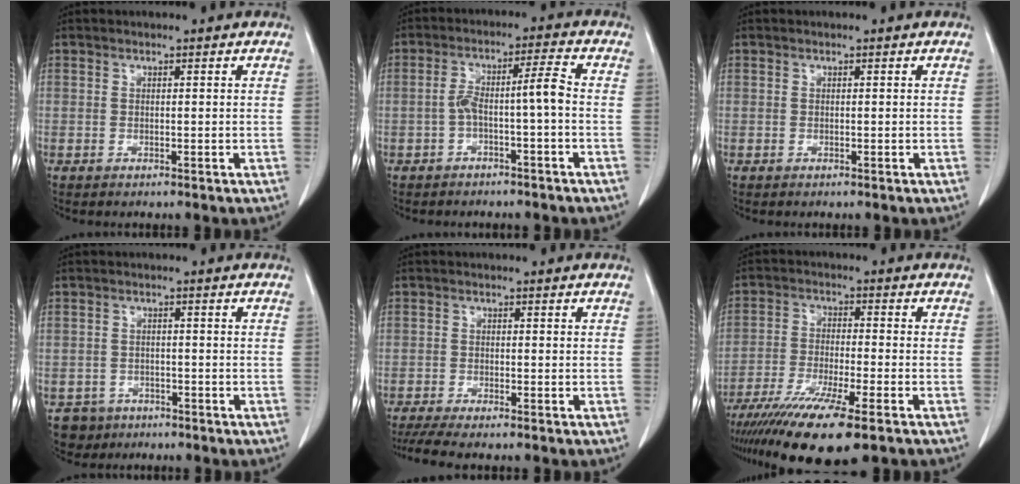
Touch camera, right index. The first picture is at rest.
{"total": 5.4, "force": [-1.6, 0.1, 5.2], "torque": [-0.099, 0.029, -0.022]}
{"total": 0.0}
{"total": 3.9, "force": [-2.6, 2.9, -0.3], "torque": [0.007, 0.007, -0.041]}
{"total": 5.5, "force": [-4.6, 0.1, 3.0], "torque": [-0.048, -0.013, -0.077]}
{"total": 14.0, "force": [-9.8, 1.2, 9.9], "torque": [-0.184, -0.038, -0.164]}